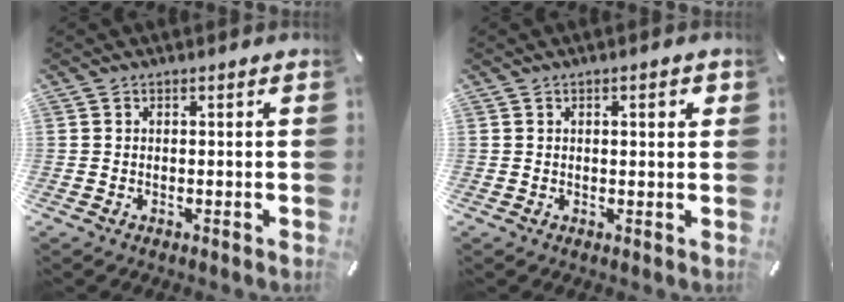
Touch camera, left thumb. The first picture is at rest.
{"total": 2.0, "force": [0.7, 0.6, 1.8], "torque": [-0.027, 0.002, 0.008]}